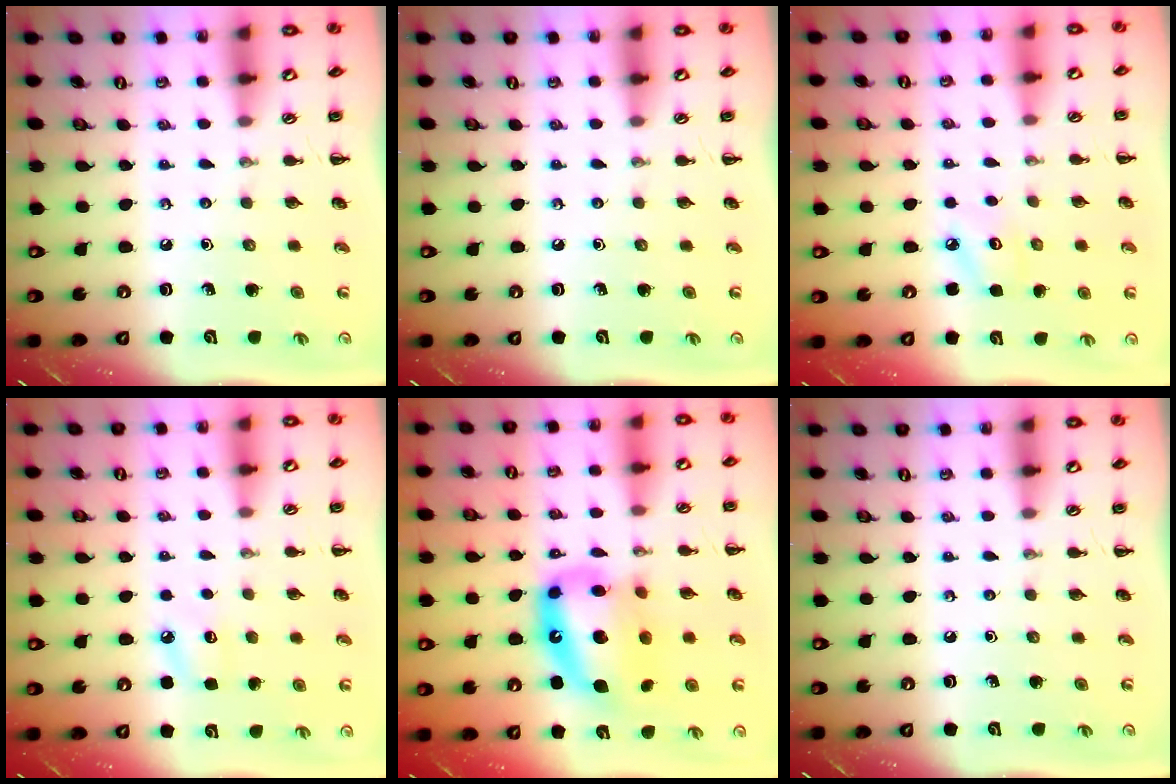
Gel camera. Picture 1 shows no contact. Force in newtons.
{"total": 0.0}
{"total": 3.9, "press": 3.7, "slide": 0.9}
{"total": 6.1, "press": 5.8, "slide": 1.7}
{"total": 16.9, "press": 16.4, "slide": 4.3}
{"total": 0.0}